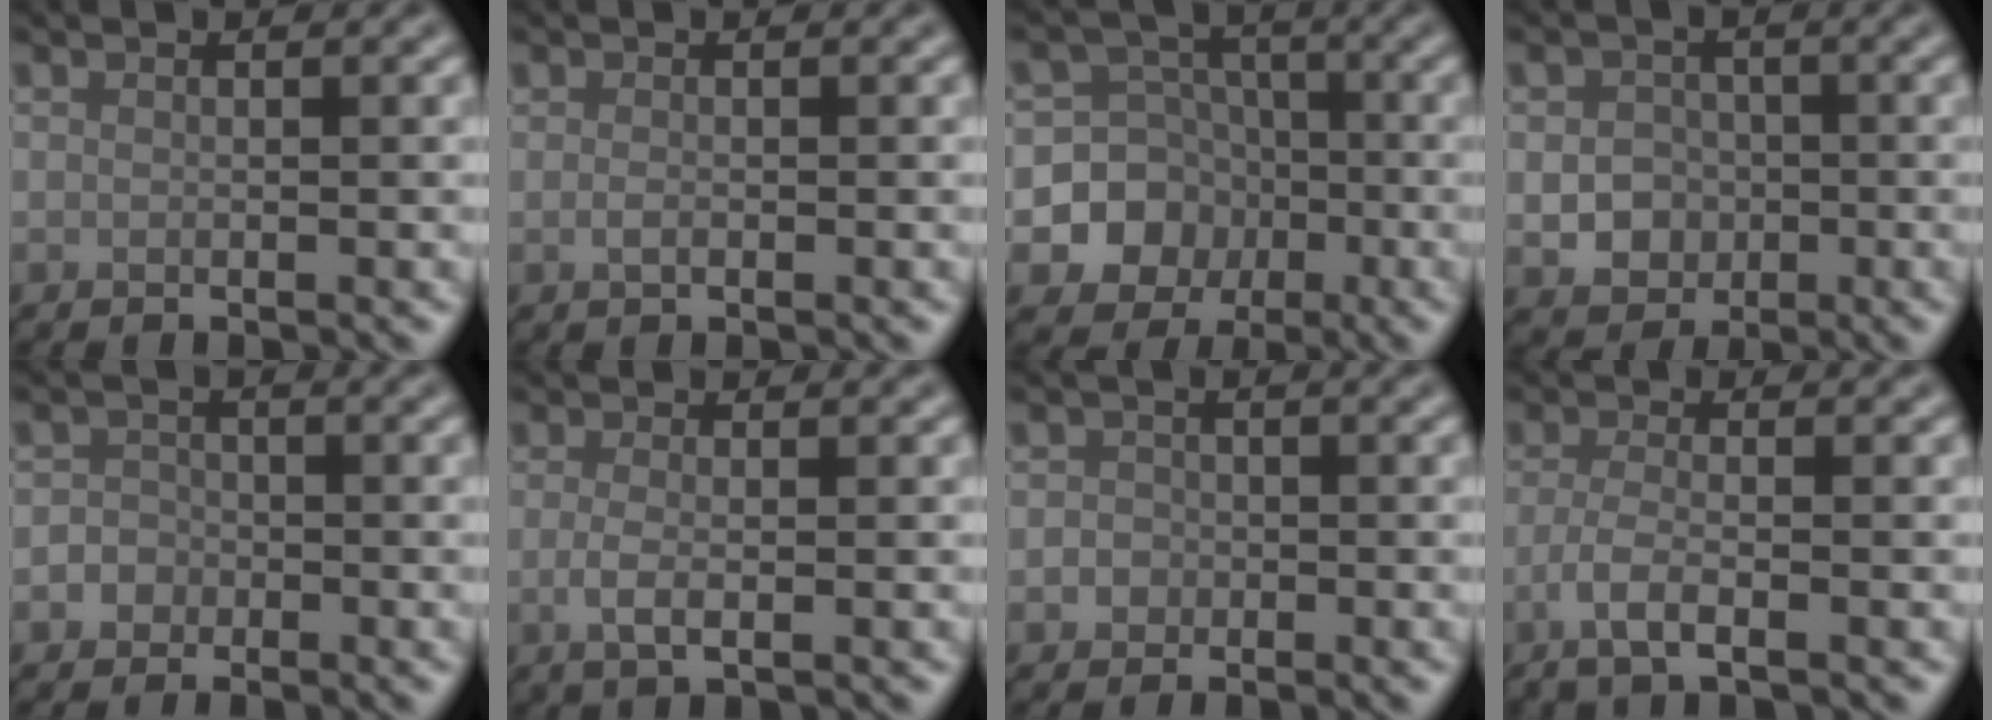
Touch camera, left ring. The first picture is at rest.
{"total": 0.8, "force": [-0.1, 0.5, 0.7], "torque": [-0.018, -0.003, -0.003]}
{"total": 8.1, "force": [-2.5, 7.5, 1.5], "torque": [-0.004, -0.001, -0.070]}
{"total": 3.2, "force": [-0.6, 2.8, 1.5], "torque": [-0.023, -0.003, -0.012]}
{"total": 1.7, "force": [-0.6, 1.5, 0.3], "torque": [0.013, 0.002, -0.018]}
{"total": 2.1, "force": [-0.3, 0.7, 1.9], "torque": [-0.040, -0.006, -0.006]}
{"total": 1.3, "force": [-0.3, 1.2, 0.3], "torque": [0.007, -0.001, -0.011]}
{"total": 2.8, "force": [-1.1, 0.8, 2.4], "torque": [-0.046, 0.000, -0.028]}